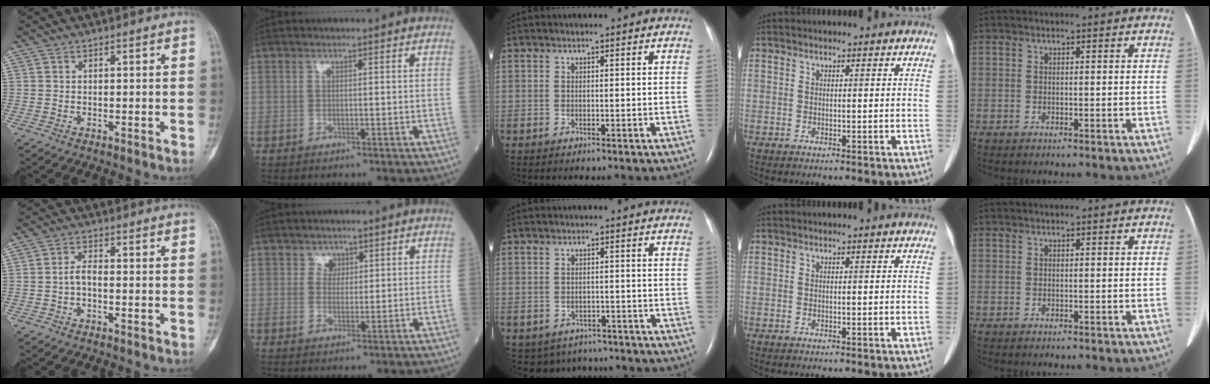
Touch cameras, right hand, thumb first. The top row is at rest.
{"thumb": {"total": 2.5, "force": [-0.8, 1.1, 2.1], "torque": [-0.040, 0.011, -0.019]}, "index": {"total": 1.9, "force": [1.1, 1.6, 0.2], "torque": [0.005, -0.003, 0.013]}, "middle": {"total": 5.2, "force": [-4.1, 3.2, 0.4], "torque": [-0.001, 0.008, -0.050]}}